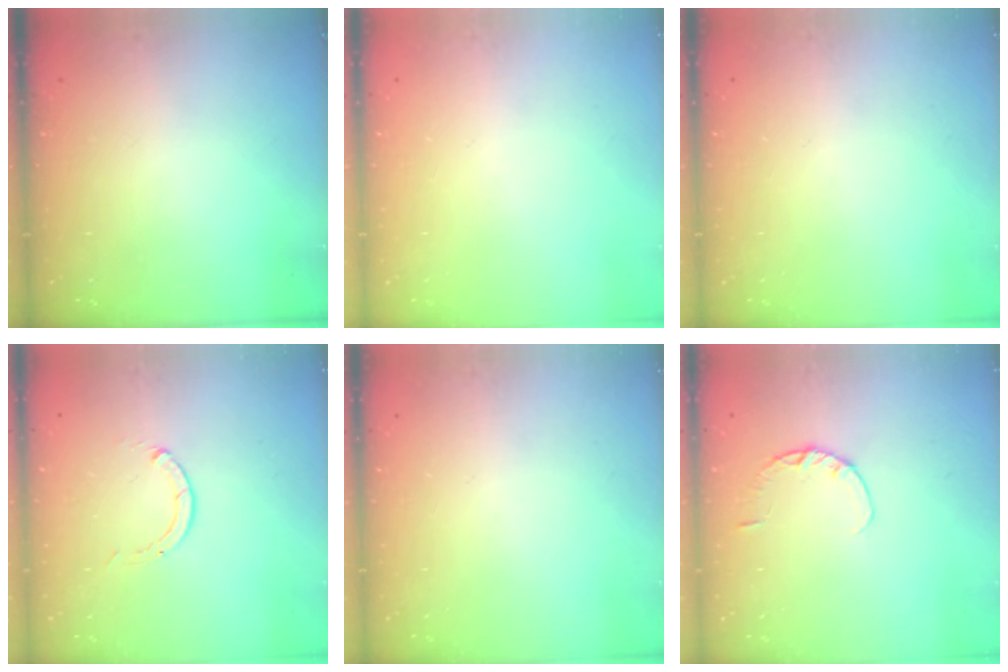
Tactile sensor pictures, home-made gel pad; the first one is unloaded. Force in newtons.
{"total": 0.0}
{"total": 0.0}
{"total": 0.0}
{"total": 0.0}
{"total": 2.9, "press": 2.8, "slide": 0.4}